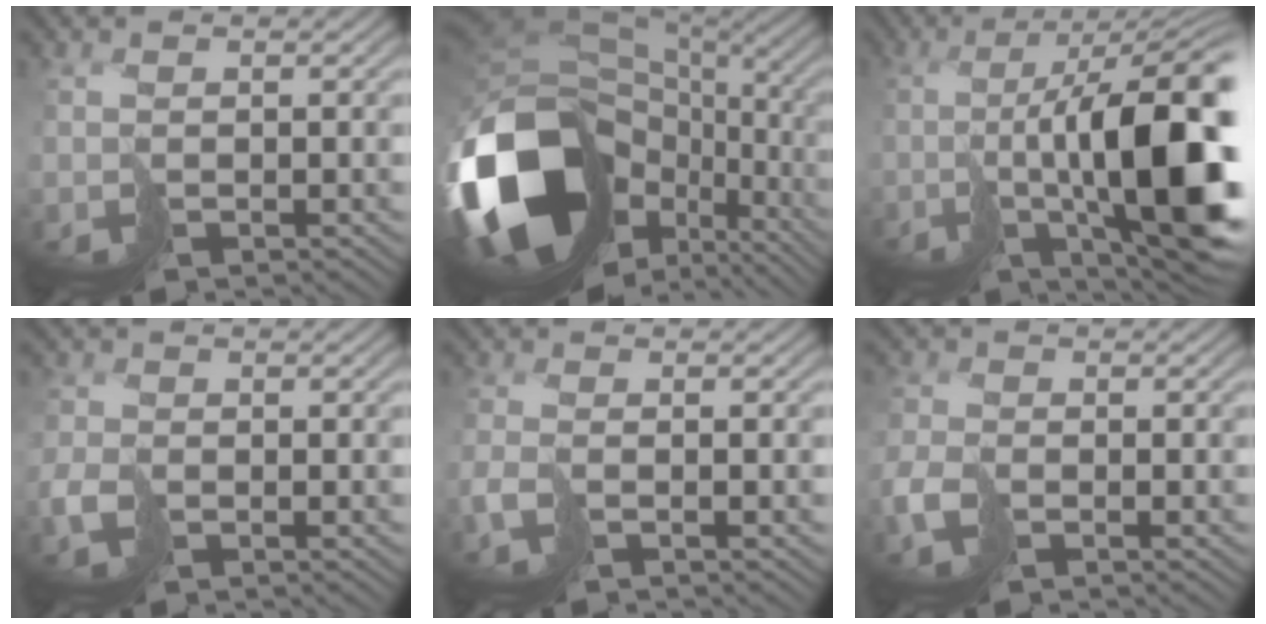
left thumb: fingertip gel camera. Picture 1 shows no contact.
{"total": 20.4, "force": [-5.5, 14.6, 13.2], "torque": [-0.325, -0.051, -0.063]}
{"total": 18.2, "force": [-3.8, 5.9, 16.8], "torque": [-0.257, -0.022, -0.050]}
{"total": 2.7, "force": [-0.9, 2.1, 1.5], "torque": [-0.039, -0.009, -0.020]}
{"total": 3.2, "force": [-1.6, 1.3, 2.5], "torque": [-0.064, -0.012, -0.038]}
{"total": 3.6, "force": [-1.5, 2.4, 2.1], "torque": [-0.059, -0.012, -0.036]}